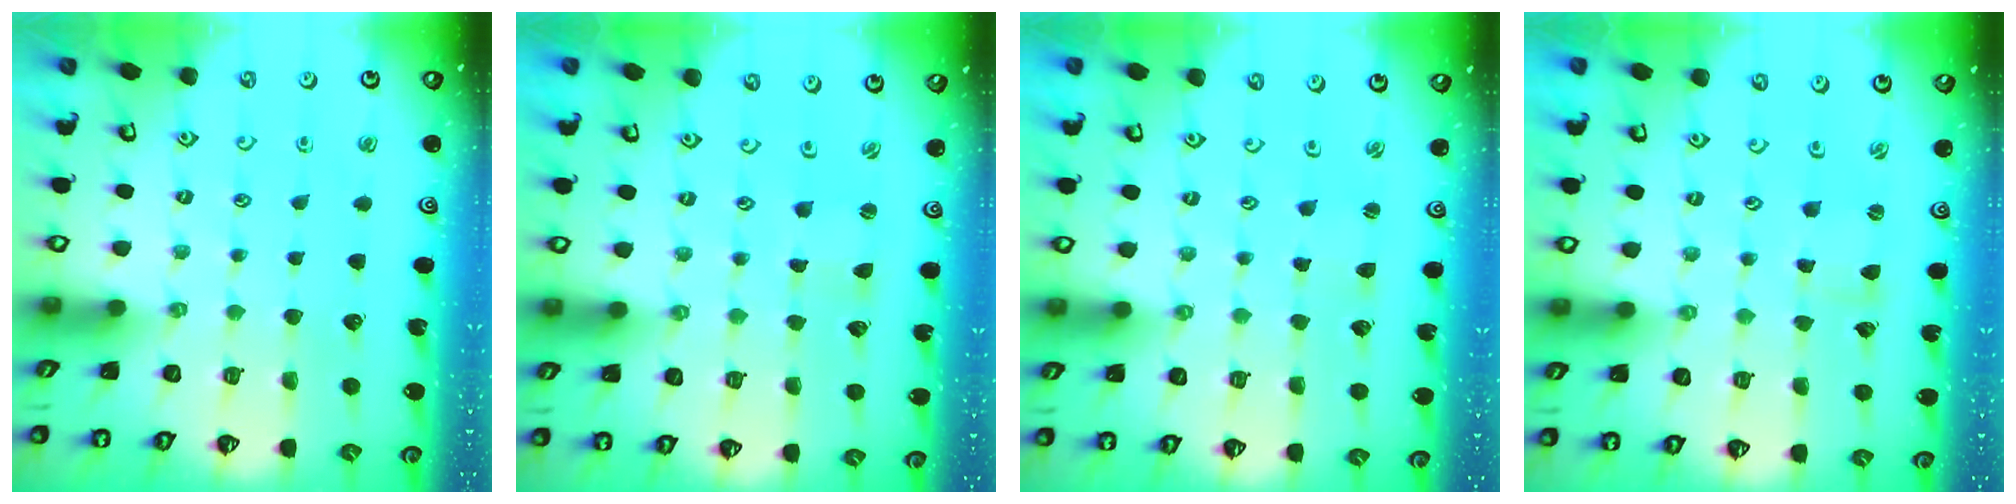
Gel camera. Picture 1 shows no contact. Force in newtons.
{"total": 0.0}
{"total": 1.9, "press": 1.9, "slide": 0.2}
{"total": 0.9, "press": 0.9, "slide": 0.0}